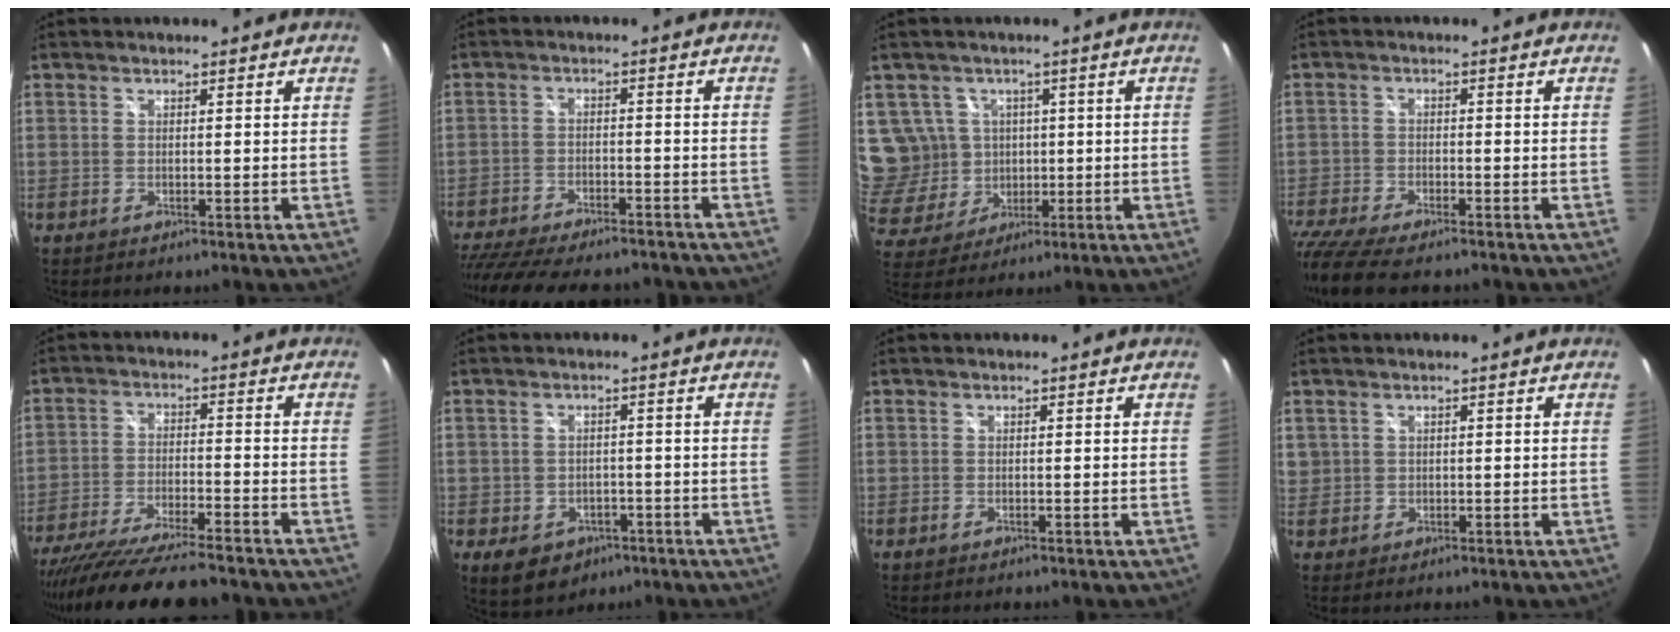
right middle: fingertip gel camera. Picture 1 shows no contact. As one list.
[{"total": 20.1, "force": [-16.8, 6.2, 9.3], "torque": [-0.202, -0.028, -0.250]}, {"total": 9.8, "force": [2.3, 9.1, 2.9], "torque": [-0.083, 0.014, 0.065]}, {"total": 11.8, "force": [-9.9, 3.0, 5.8], "torque": [-0.157, -0.045, -0.182]}, {"total": 17.7, "force": [-15.3, 1.9, 8.6], "torque": [-0.169, -0.041, -0.250]}, {"total": 7.5, "force": [-3.5, 5.9, 3.1], "torque": [-0.066, -0.002, -0.035]}, {"total": 0.0}, {"total": 2.8, "force": [0.7, 2.6, 0.6], "torque": [-0.005, 0.003, 0.013]}]